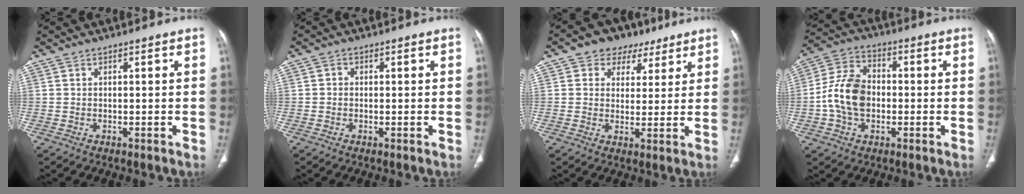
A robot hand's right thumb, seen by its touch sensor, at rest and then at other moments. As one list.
[{"total": 1.2, "force": [0.0, 1.1, 0.5], "torque": [-0.004, 0.003, -0.003]}, {"total": 9.1, "force": [5.2, 6.9, 3.0], "torque": [-0.002, -0.007, 0.076]}, {"total": 11.9, "force": [-1.4, 8.4, 8.2], "torque": [-0.146, 0.028, -0.032]}]